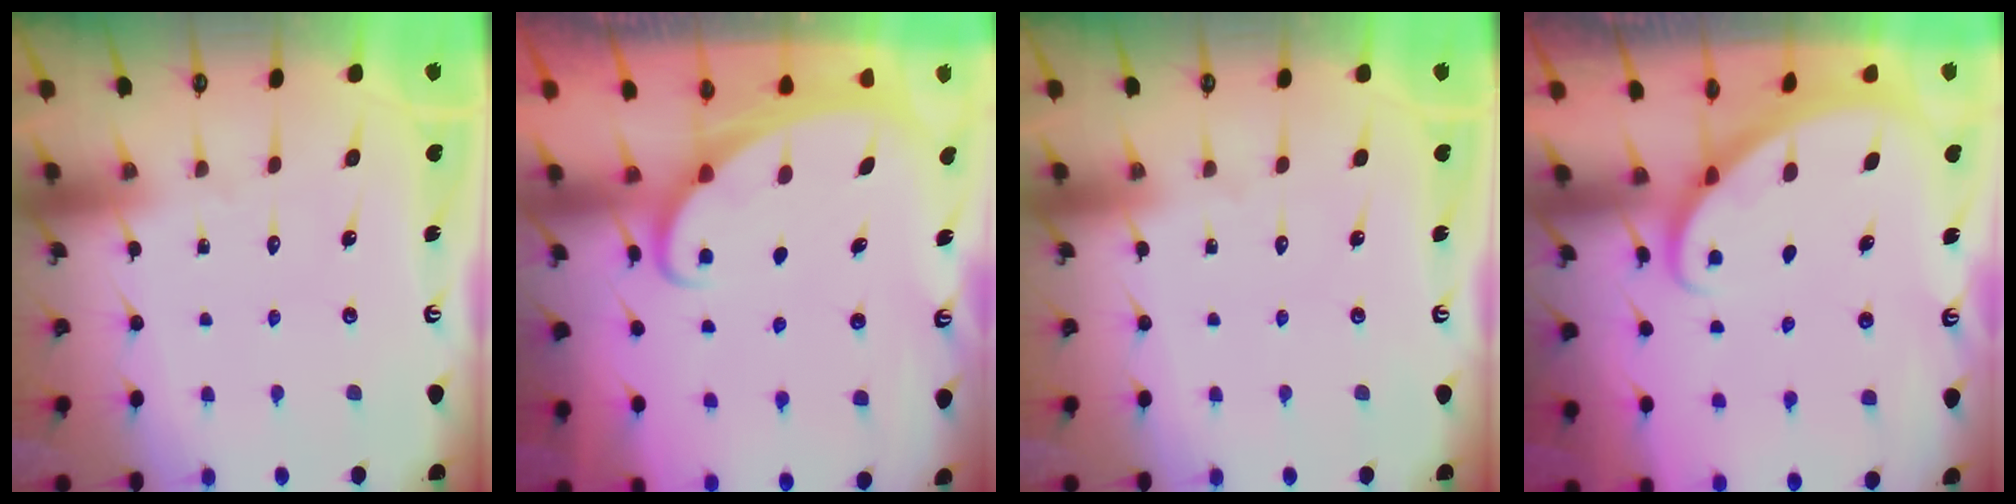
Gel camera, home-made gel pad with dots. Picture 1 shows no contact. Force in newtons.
{"total": 2.4, "press": 2.4, "slide": 0.3}
{"total": 0.0}
{"total": 2.0, "press": 2.0, "slide": 0.1}